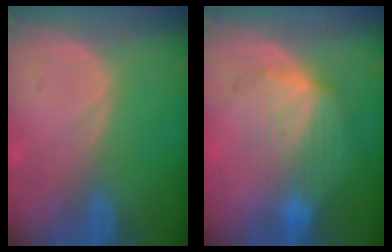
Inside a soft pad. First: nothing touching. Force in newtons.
{"total": 7.3, "press": 7.0, "slide": 1.8}